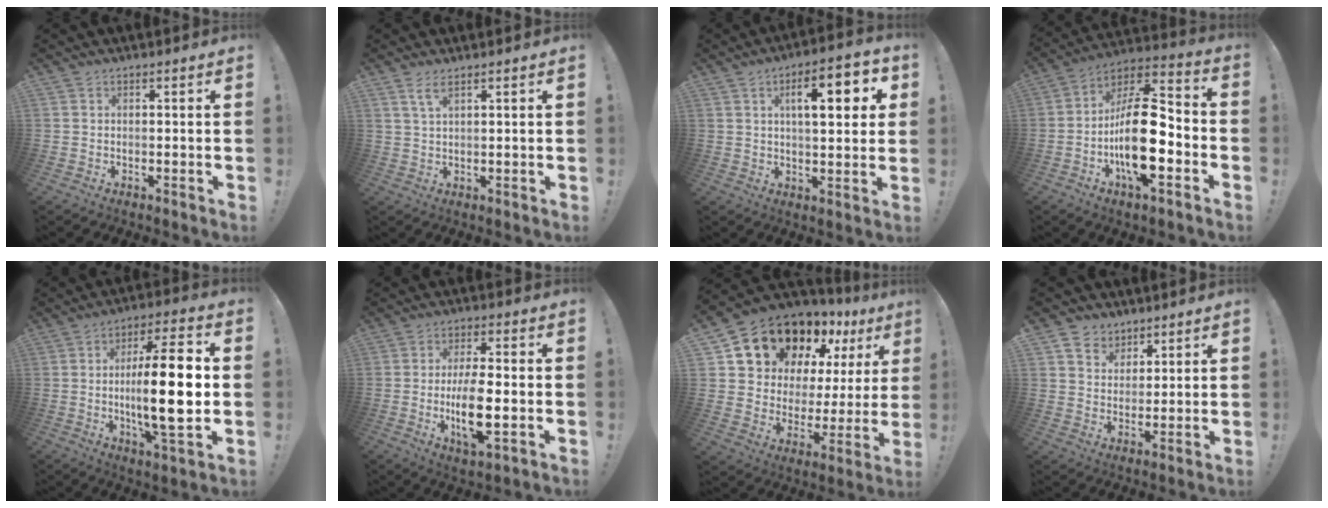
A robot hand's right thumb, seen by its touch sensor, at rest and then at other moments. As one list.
[{"total": 3.8, "force": [2.3, 0.9, 2.9], "torque": [-0.061, -0.002, 0.040]}, {"total": 11.7, "force": [3.6, 4.0, 10.4], "torque": [-0.152, 0.000, 0.051]}, {"total": 21.0, "force": [-5.2, 8.4, 18.6], "torque": [-0.344, 0.026, -0.081]}, {"total": 19.2, "force": [-1.0, 4.7, 18.6], "torque": [-0.308, -0.004, -0.023]}, {"total": 11.5, "force": [-2.0, 3.4, 10.8], "torque": [-0.205, -0.005, -0.038]}, {"total": 14.9, "force": [12.2, 7.3, 4.6], "torque": [-0.073, -0.102, 0.228]}, {"total": 6.4, "force": [4.1, 5.0, 0.4], "torque": [-0.012, -0.033, 0.082]}]